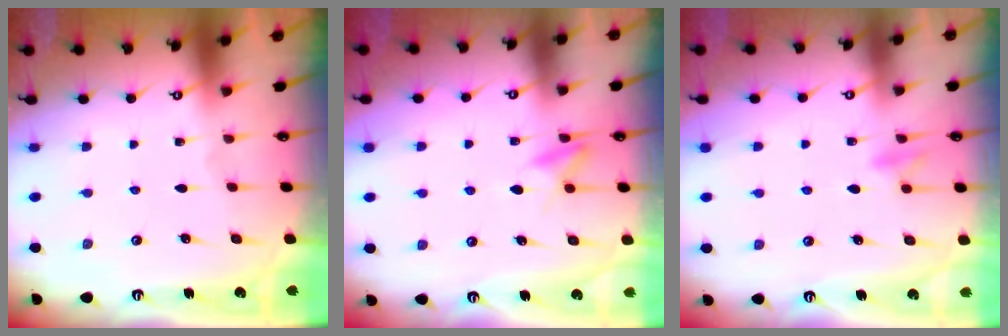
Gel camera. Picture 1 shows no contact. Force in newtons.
{"total": 9.9, "press": 9.8, "slide": 1.4}
{"total": 7.9, "press": 7.8, "slide": 0.8}